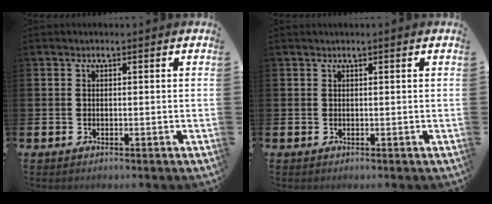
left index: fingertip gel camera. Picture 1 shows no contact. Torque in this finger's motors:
{"motor_torque": [0.25, -1.14, -0.27, 0.08]}